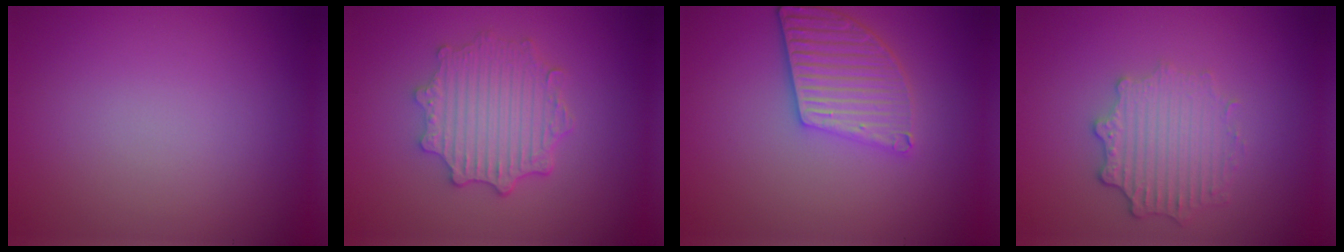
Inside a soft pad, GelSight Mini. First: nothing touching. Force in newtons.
{"total": 4.6, "press": 3.8, "slide": 2.7}
{"total": 4.1, "press": 3.6, "slide": 2.0}
{"total": 3.6, "press": 2.8, "slide": 2.2}